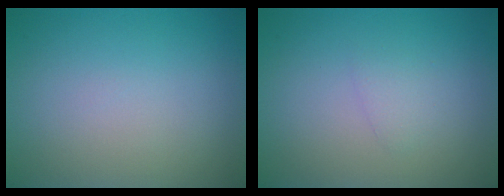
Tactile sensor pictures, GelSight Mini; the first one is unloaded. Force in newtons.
{"total": 0.9, "press": 0.9, "slide": 0.0}